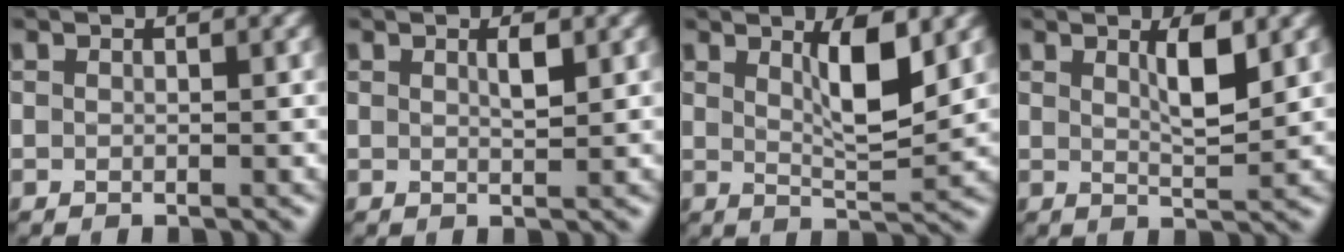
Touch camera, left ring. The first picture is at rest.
{"total": 1.2, "force": [0.6, 0.2, 1.1], "torque": [-0.021, -0.001, 0.010]}
{"total": 4.4, "force": [1.7, 1.1, 3.9], "torque": [-0.068, -0.008, 0.031]}
{"total": 2.9, "force": [1.3, 0.6, 2.6], "torque": [-0.042, -0.004, 0.023]}